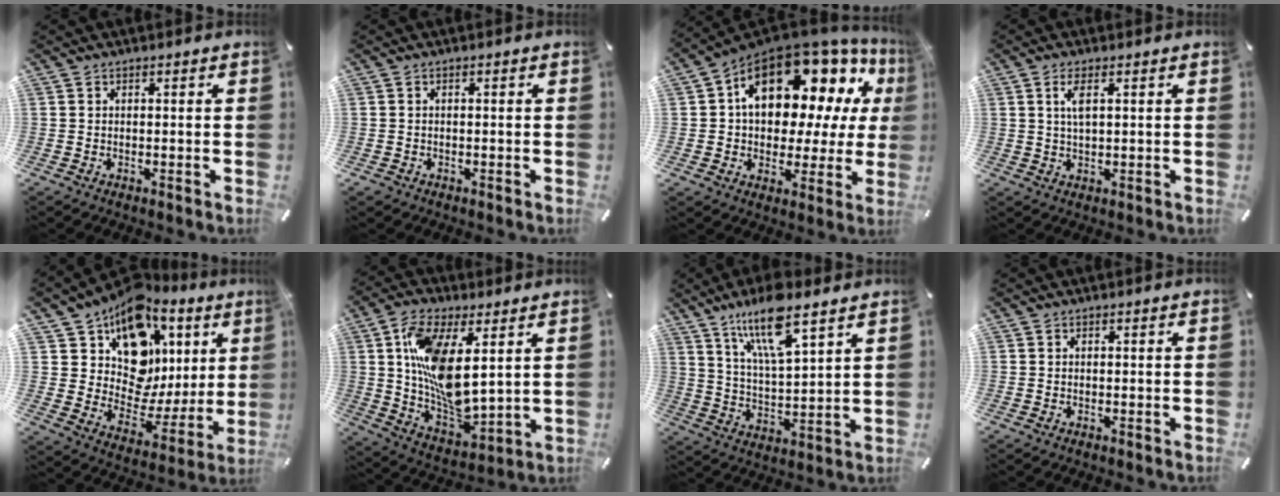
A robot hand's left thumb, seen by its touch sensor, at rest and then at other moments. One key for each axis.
{"total": 0.8, "fx": -0.4, "fy": 0.6, "fz": 0.3, "tx": -0.006, "ty": 0.003, "tz": -0.010}
{"total": 19.6, "fx": 7.5, "fy": 11.7, "fz": 13.8, "tx": -0.207, "ty": -0.056, "tz": 0.124}
{"total": 3.8, "fx": 1.3, "fy": 1.3, "fz": 3.3, "tx": -0.071, "ty": 0.000, "tz": 0.017}
{"total": 15.8, "fx": 8.8, "fy": 10.9, "fz": 7.3, "tx": -0.106, "ty": -0.097, "tz": 0.161}
{"total": 15.4, "fx": 5.1, "fy": 7.4, "fz": 12.5, "tx": -0.248, "ty": -0.028, "tz": 0.092}
{"total": 14.0, "fx": 9.7, "fy": 3.9, "fz": 9.3, "tx": -0.178, "ty": -0.034, "tz": 0.169}
{"total": 0.0}